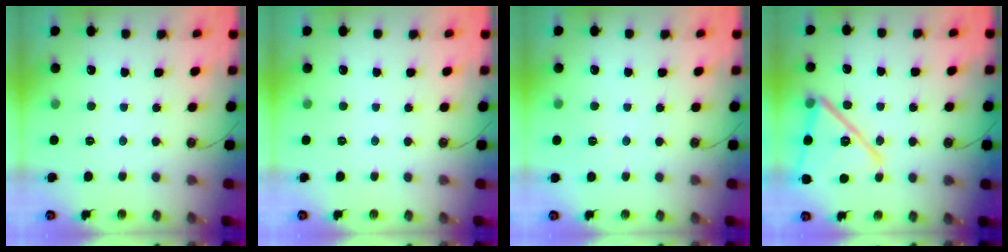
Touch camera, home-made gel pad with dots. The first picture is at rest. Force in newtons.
{"total": 0.0}
{"total": 2.3, "press": 1.3, "slide": 1.9}
{"total": 20.4, "press": 18.7, "slide": 8.2}